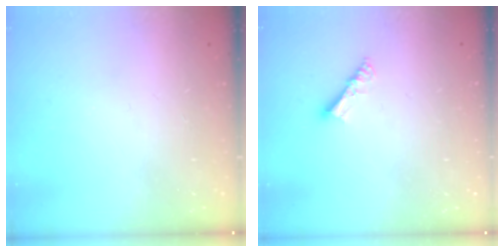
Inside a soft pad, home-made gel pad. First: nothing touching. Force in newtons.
{"total": 4.7, "press": 4.7, "slide": 0.0}